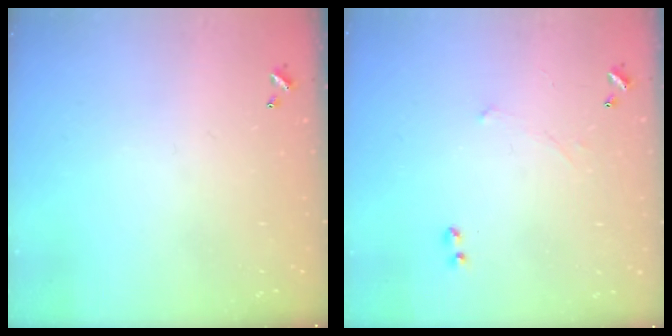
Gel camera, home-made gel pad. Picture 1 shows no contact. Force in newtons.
{"total": 1.7, "press": 1.7, "slide": 0.4}